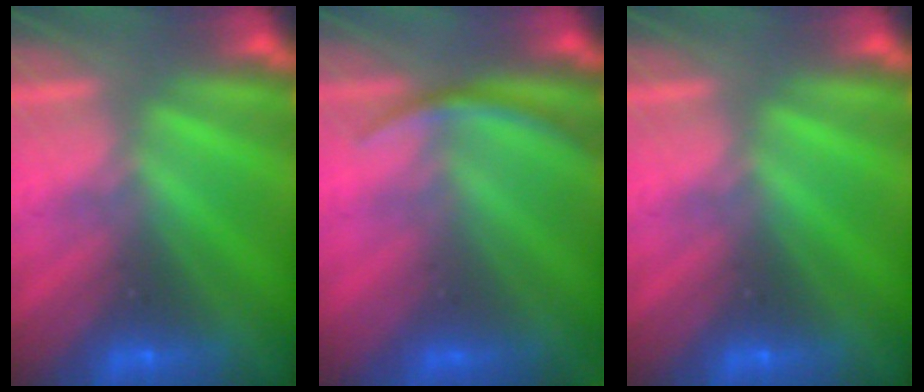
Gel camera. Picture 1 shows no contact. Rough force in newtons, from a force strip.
{"total": 2.9}
{"total": 0.0}